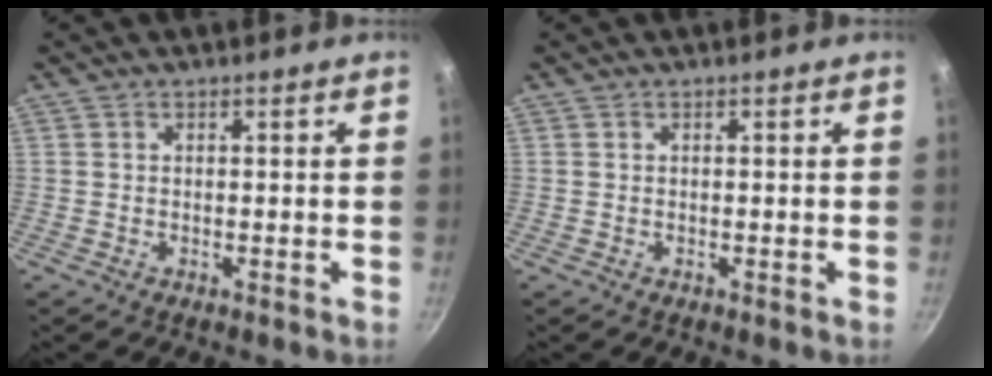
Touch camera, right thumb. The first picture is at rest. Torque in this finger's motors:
{"motor_torque": [0.00, 0.00, -0.20, 0.03, 0.01]}